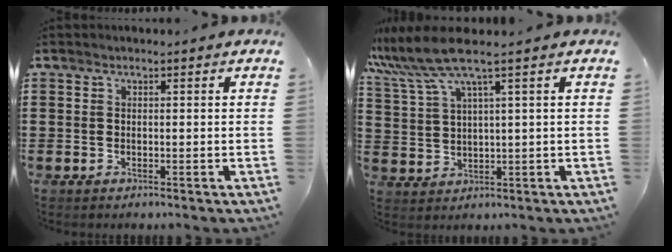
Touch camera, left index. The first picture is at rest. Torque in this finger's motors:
{"motor_torque": [2.14, 0.00, 0.77, 0.21]}